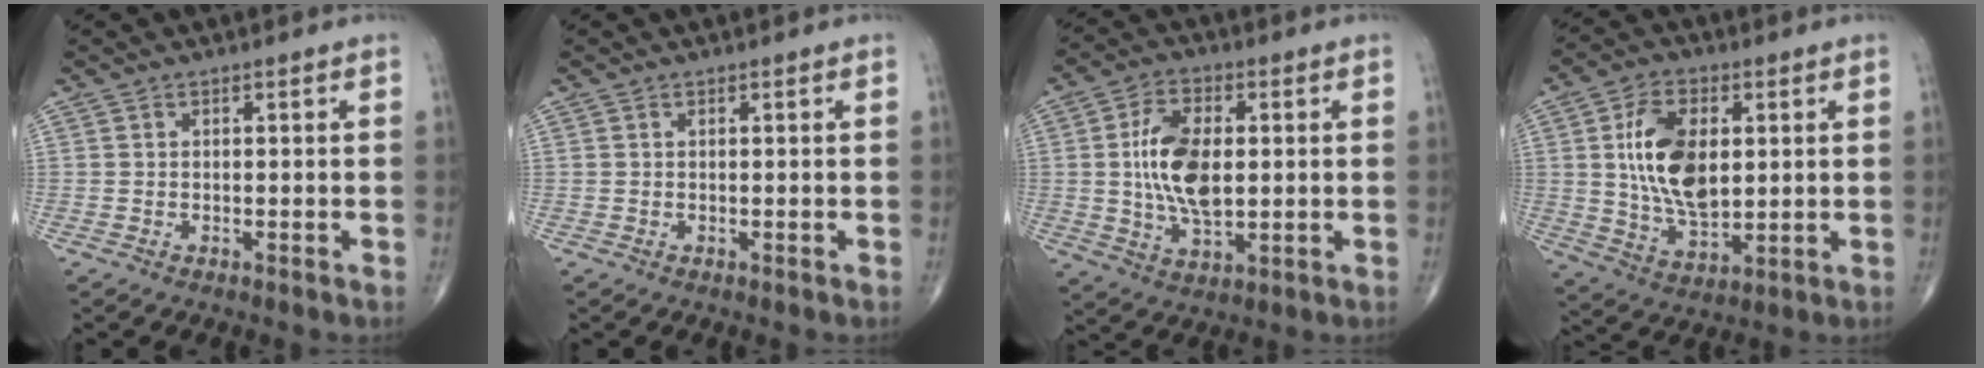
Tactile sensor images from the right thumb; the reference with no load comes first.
{"total": 0.0}
{"total": 12.5, "force": [0.9, 6.8, 10.4], "torque": [-0.185, -0.001, 0.019]}
{"total": 14.3, "force": [2.3, 8.2, 11.5], "torque": [-0.193, -0.011, 0.047]}